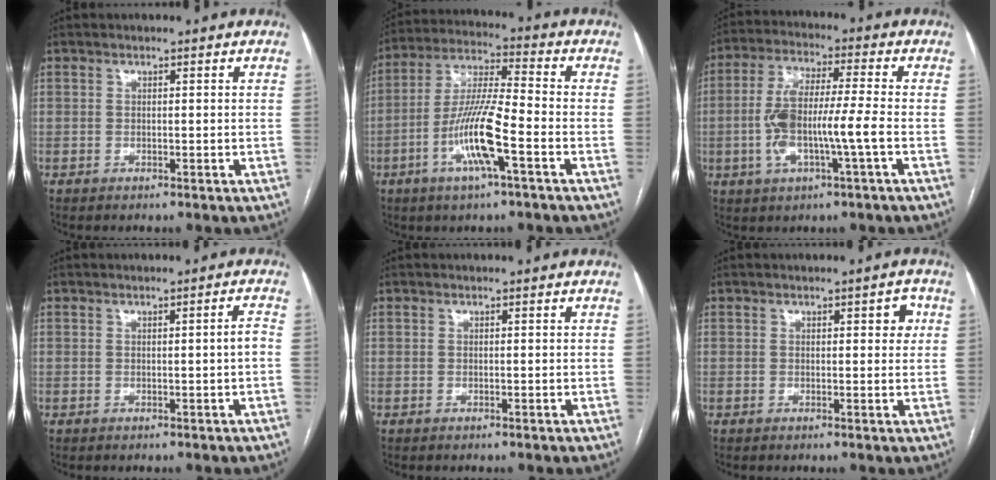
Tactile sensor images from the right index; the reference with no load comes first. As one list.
[{"total": 11.9, "force": [-4.3, 0.9, 11.0], "torque": [-0.222, -0.001, -0.084]}, {"total": 10.3, "force": [-2.2, 1.1, 10.0], "torque": [-0.204, 0.011, -0.043]}, {"total": 1.6, "force": [-0.3, -0.2, 1.5], "torque": [-0.021, 0.000, -0.002]}, {"total": 0.0}, {"total": 2.6, "force": [0.9, 1.1, 2.2], "torque": [-0.020, 0.007, 0.009]}]